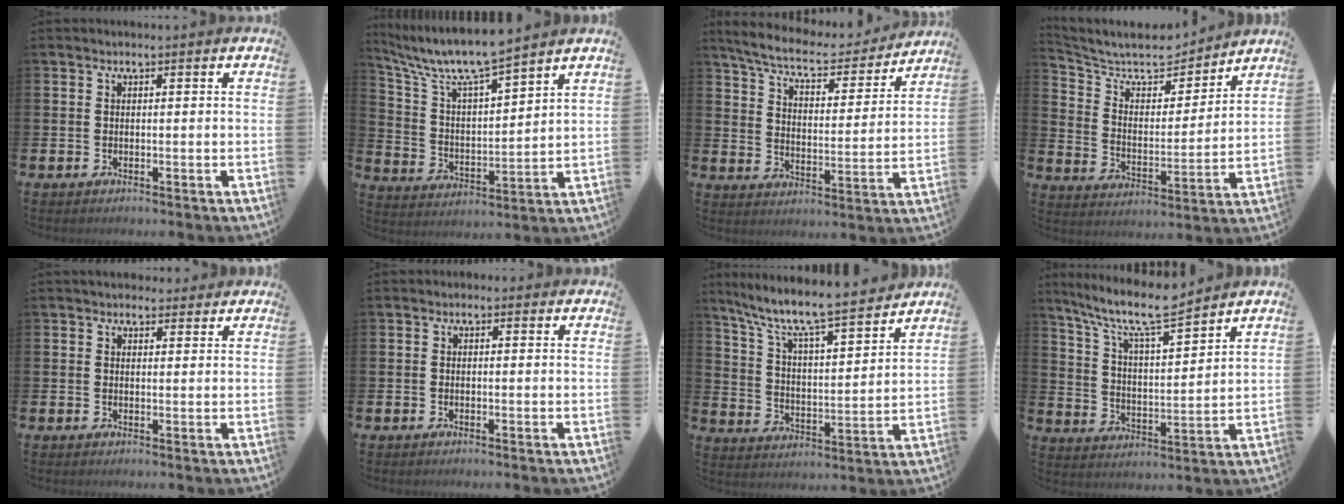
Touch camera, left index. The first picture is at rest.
{"total": 8.8, "force": [8.0, 1.0, 3.5], "torque": [-0.106, -0.046, 0.139]}
{"total": 8.0, "force": [7.2, 1.4, 3.0], "torque": [-0.082, -0.048, 0.121]}
{"total": 8.6, "force": [7.5, 3.1, 2.8], "torque": [-0.086, -0.059, 0.126]}
{"total": 2.6, "force": [2.4, 1.0, 0.0], "torque": [0.006, -0.009, 0.042]}
{"total": 0.6, "force": [-0.2, 0.5, 0.1], "torque": [0.001, 0.005, -0.006]}
{"total": 9.0, "force": [8.2, 0.8, 3.6], "torque": [-0.098, -0.064, 0.134]}
{"total": 9.7, "force": [8.5, 1.2, 4.5], "torque": [-0.122, -0.047, 0.148]}